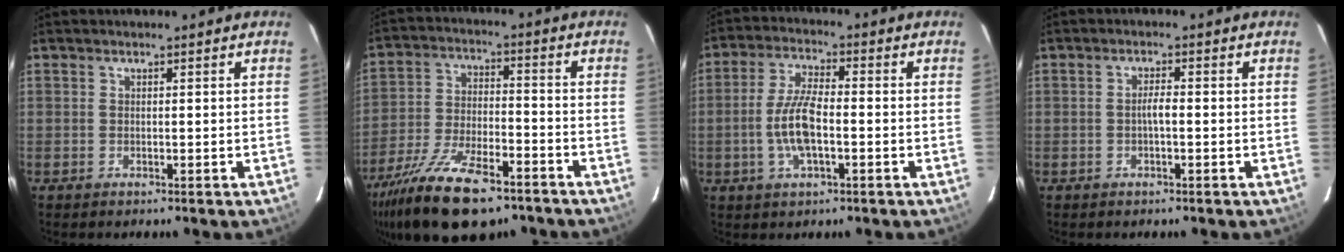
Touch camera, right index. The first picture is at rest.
{"total": 19.1, "force": [-13.6, 6.8, 11.5], "torque": [-0.234, -0.039, -0.232]}
{"total": 8.6, "force": [-2.1, 2.8, 7.8], "torque": [-0.162, 0.004, -0.041]}
{"total": 1.8, "force": [-0.5, 0.3, 1.7], "torque": [-0.033, 0.007, -0.011]}